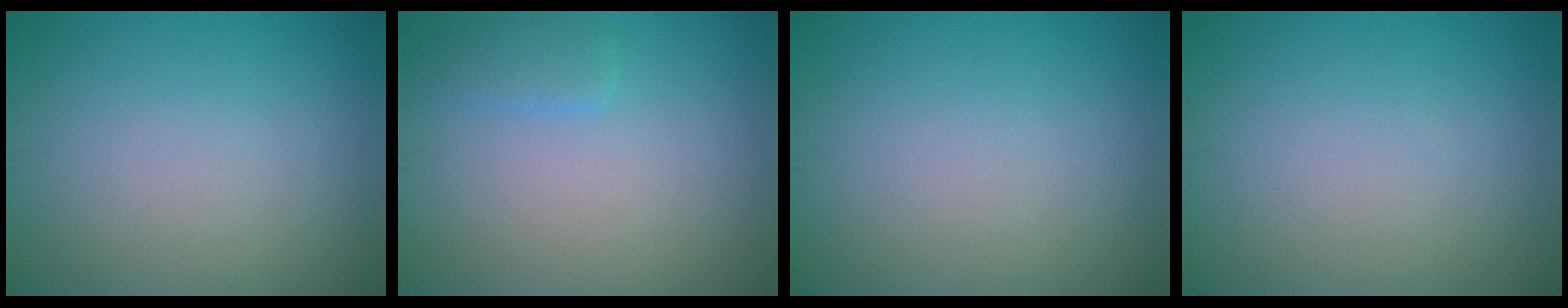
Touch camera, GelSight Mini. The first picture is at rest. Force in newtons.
{"total": 1.6, "press": 1.5, "slide": 0.2}
{"total": 0.0}
{"total": 0.0}